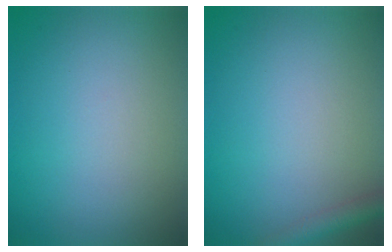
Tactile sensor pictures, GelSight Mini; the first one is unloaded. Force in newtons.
{"total": 2.0, "press": 2.0, "slide": 0.1}